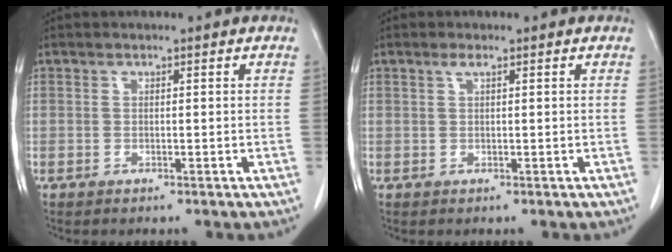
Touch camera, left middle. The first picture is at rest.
{"total": 1.0, "force": [0.6, 0.0, 0.8], "torque": [-0.019, 0.003, 0.012]}